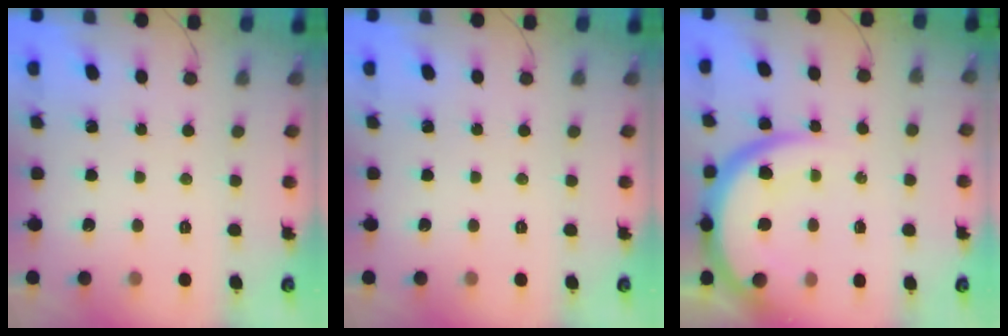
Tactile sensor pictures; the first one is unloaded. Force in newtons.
{"total": 0.0}
{"total": 12.0, "press": 11.9, "slide": 1.1}